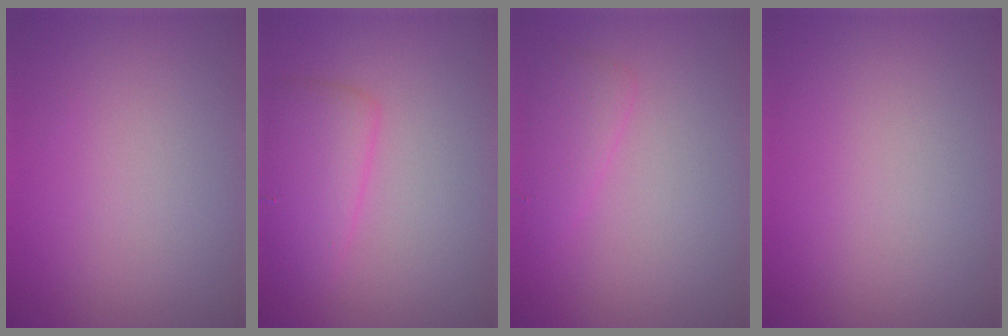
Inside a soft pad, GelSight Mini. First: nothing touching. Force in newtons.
{"total": 3.5, "press": 3.5, "slide": 0.3}
{"total": 1.9, "press": 1.9, "slide": 0.2}
{"total": 0.0}